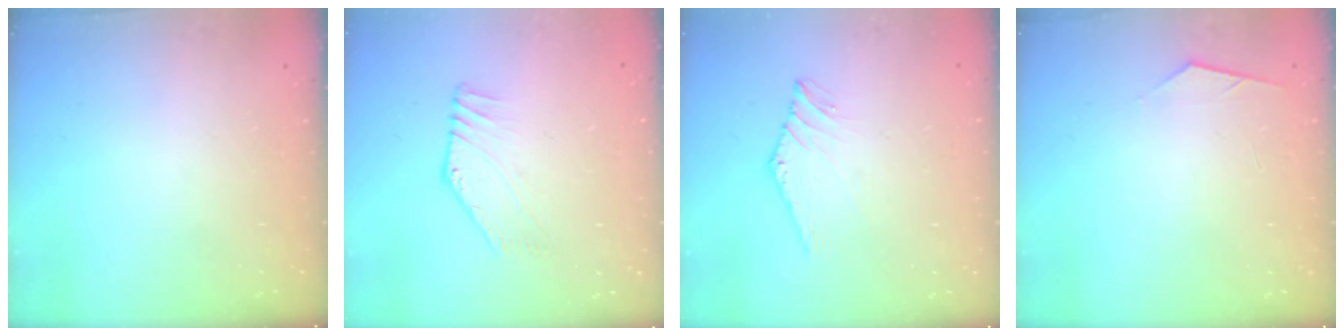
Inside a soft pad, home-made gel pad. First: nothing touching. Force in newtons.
{"total": 2.7, "press": 2.7, "slide": 0.2}
{"total": 0.9, "press": 0.8, "slide": 0.3}
{"total": 3.9, "press": 3.9, "slide": 0.6}